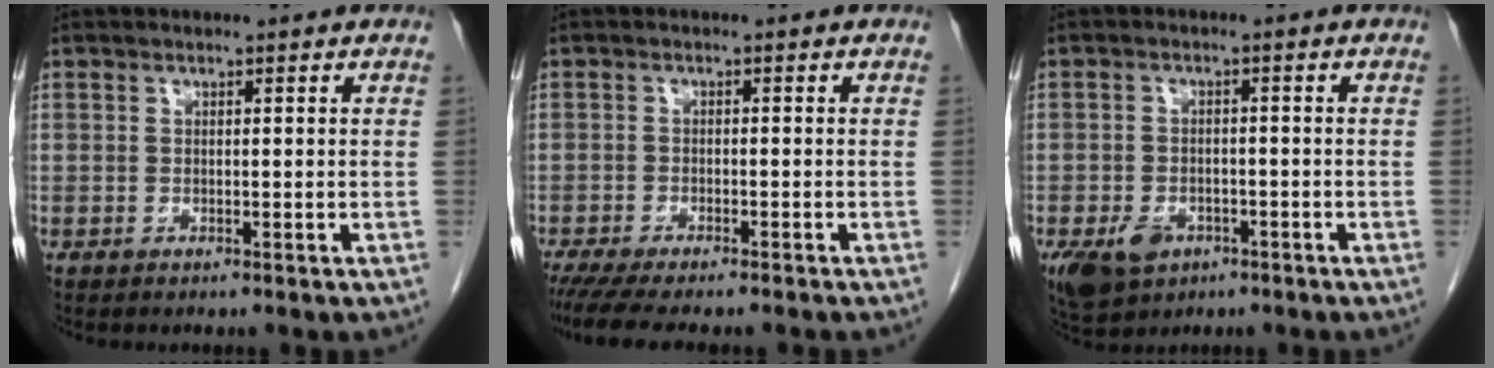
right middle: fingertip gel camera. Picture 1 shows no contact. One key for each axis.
{"total": 10.3, "fx": -8.8, "fy": 1.6, "fz": 5.1, "tx": -0.066, "ty": -0.010, "tz": -0.127}
{"total": 6.4, "fx": -3.5, "fy": 4.2, "fz": 3.2, "tx": -0.065, "ty": -0.005, "tz": -0.050}